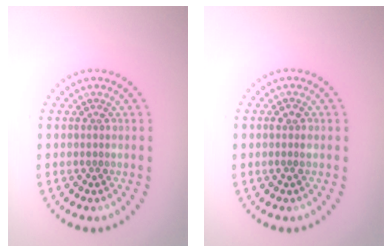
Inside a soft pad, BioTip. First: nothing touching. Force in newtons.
{"total": 1.1, "press": 1.0, "slide": 0.4}